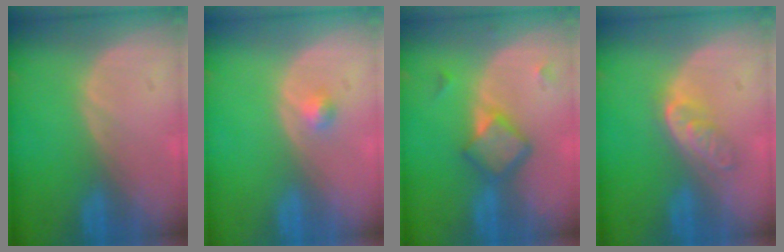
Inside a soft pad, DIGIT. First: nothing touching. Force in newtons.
{"total": 1.5, "press": 1.3, "slide": 0.8}
{"total": 5.9, "press": 5.2, "slide": 2.8}
{"total": 4.8, "press": 4.1, "slide": 2.5}